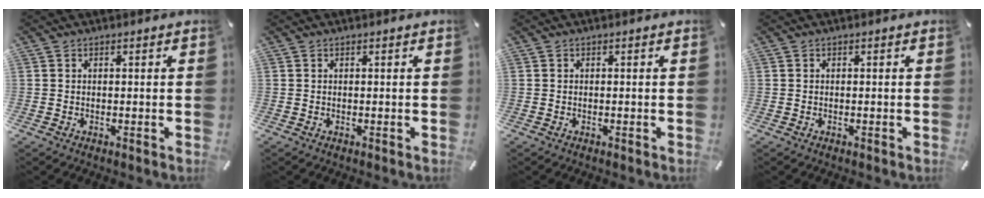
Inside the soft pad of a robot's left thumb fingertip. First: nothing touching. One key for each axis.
{"total": 0.0}
{"total": 0.0}
{"total": 0.0}